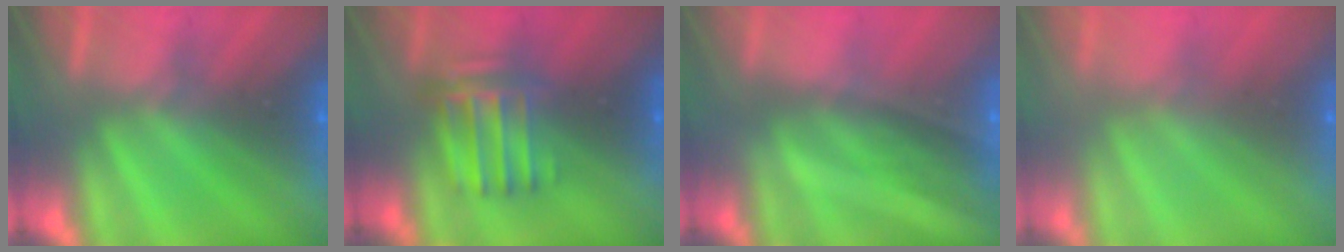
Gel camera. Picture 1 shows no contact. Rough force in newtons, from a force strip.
{"total": 4.7}
{"total": 2.1}
{"total": 6.1}